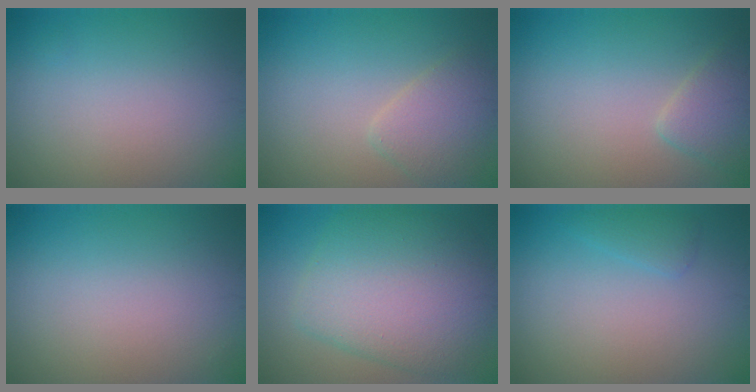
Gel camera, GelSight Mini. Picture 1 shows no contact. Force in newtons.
{"total": 3.0, "press": 3.0, "slide": 0.2}
{"total": 2.5, "press": 2.5, "slide": 0.2}
{"total": 0.0}
{"total": 9.0, "press": 9.0, "slide": 0.1}
{"total": 1.4, "press": 1.4, "slide": 0.1}